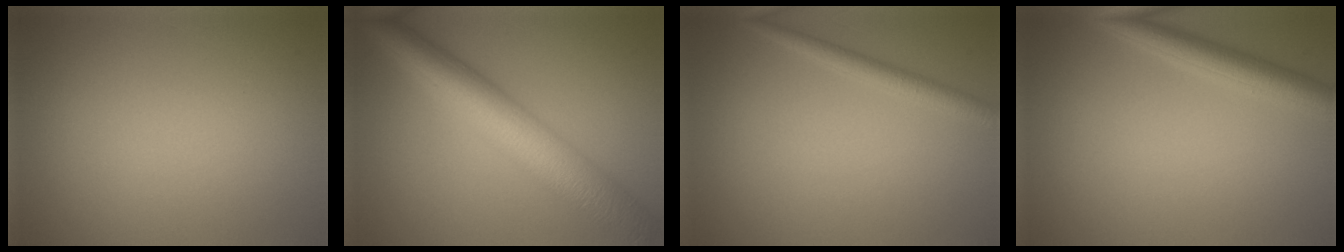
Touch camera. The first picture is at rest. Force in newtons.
{"total": 8.8, "press": 8.8, "slide": 0.1}
{"total": 1.9, "press": 1.9, "slide": 0.1}
{"total": 3.5, "press": 3.5, "slide": 0.2}